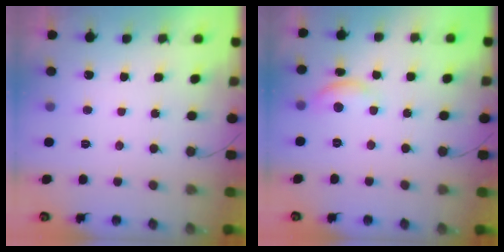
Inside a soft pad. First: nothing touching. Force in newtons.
{"total": 7.4, "press": 7.4, "slide": 0.4}